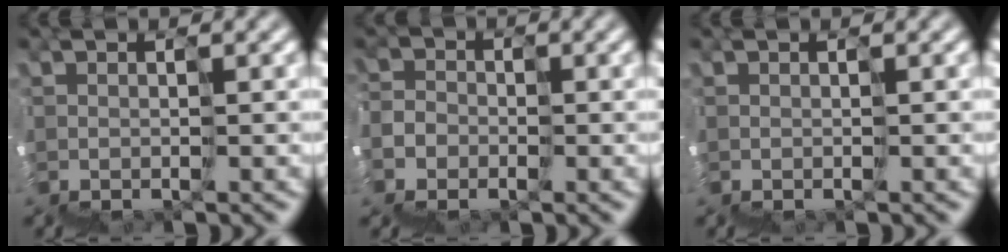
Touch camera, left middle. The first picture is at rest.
{"total": 5.4, "force": [-4.0, 3.5, -0.7], "torque": [0.019, -0.011, -0.056]}
{"total": 0.0}